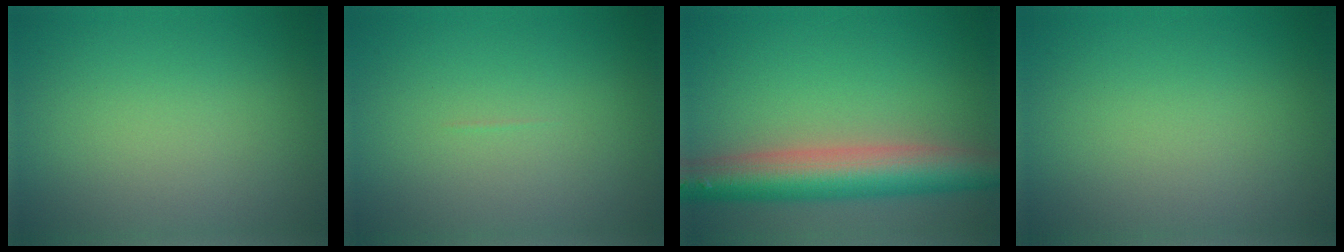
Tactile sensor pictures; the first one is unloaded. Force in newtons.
{"total": 0.0}
{"total": 7.9, "press": 7.9, "slide": 0.5}
{"total": 0.0}